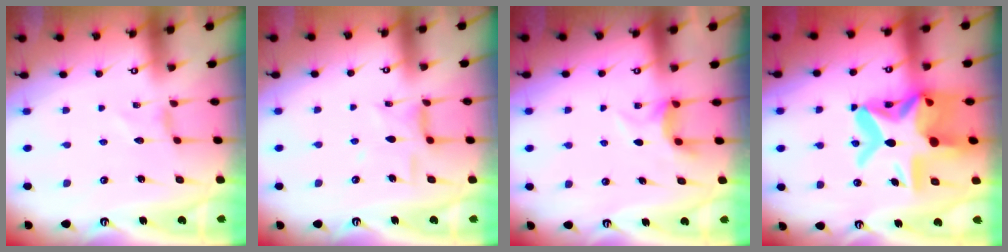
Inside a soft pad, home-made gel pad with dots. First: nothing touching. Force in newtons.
{"total": 7.5, "press": 7.4, "slide": 0.7}
{"total": 5.9, "press": 5.9, "slide": 0.4}
{"total": 24.3, "press": 24.1, "slide": 3.1}